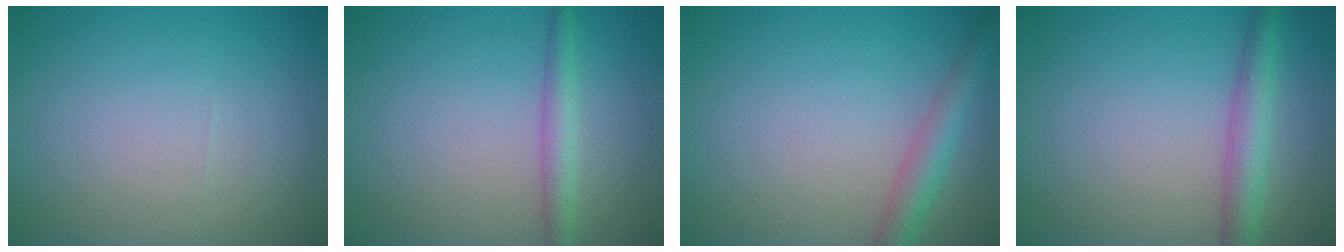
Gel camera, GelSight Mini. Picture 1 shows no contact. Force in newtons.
{"total": 2.3, "press": 2.3, "slide": 0.1}
{"total": 3.2, "press": 3.2, "slide": 0.1}
{"total": 3.7, "press": 3.7, "slide": 0.1}